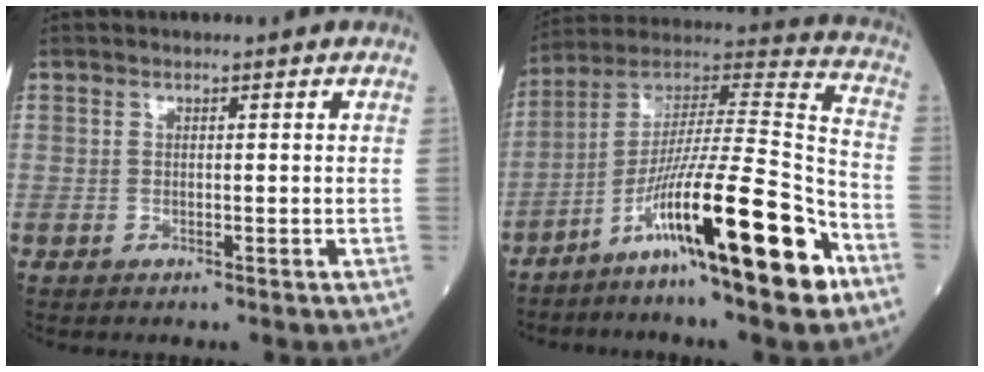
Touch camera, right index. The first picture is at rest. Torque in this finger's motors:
{"motor_torque": [1.36, -0.78, 0.54, 0.17]}